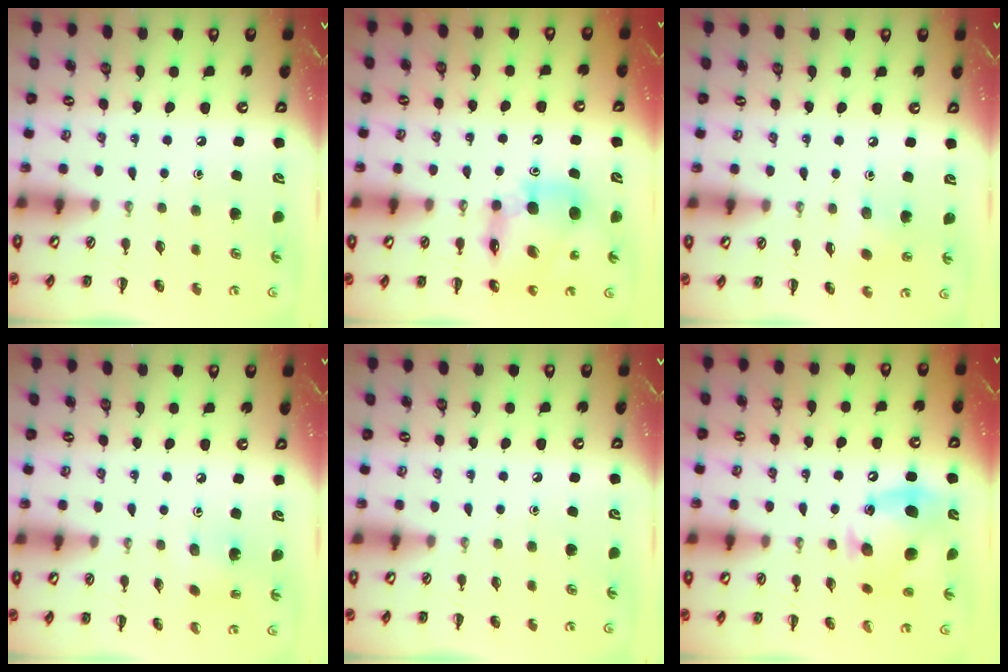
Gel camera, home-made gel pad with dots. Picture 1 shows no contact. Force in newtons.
{"total": 13.1, "press": 12.4, "slide": 4.2}
{"total": 3.5, "press": 3.4, "slide": 0.7}
{"total": 1.6, "press": 1.5, "slide": 0.5}
{"total": 0.0}
{"total": 13.6, "press": 13.6, "slide": 0.8}